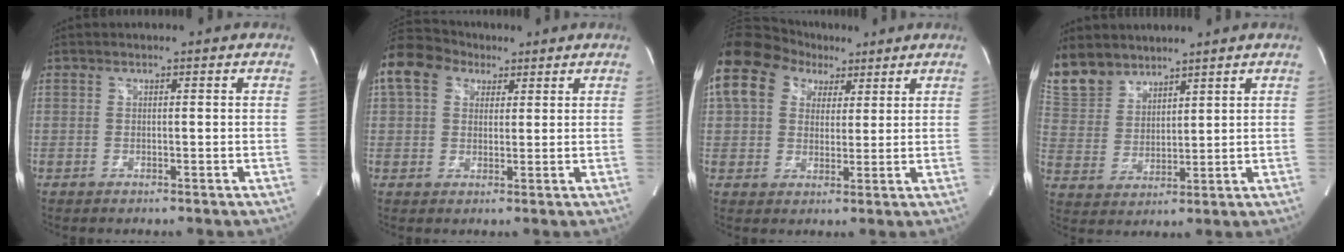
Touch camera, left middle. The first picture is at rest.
{"total": 11.3, "force": [6.0, 8.0, 5.2], "torque": [-0.127, 0.051, 0.108]}
{"total": 13.7, "force": [6.7, 9.8, 6.7], "torque": [-0.152, 0.055, 0.118]}
{"total": 9.5, "force": [8.2, 4.5, 1.9], "torque": [-0.049, 0.010, 0.180]}